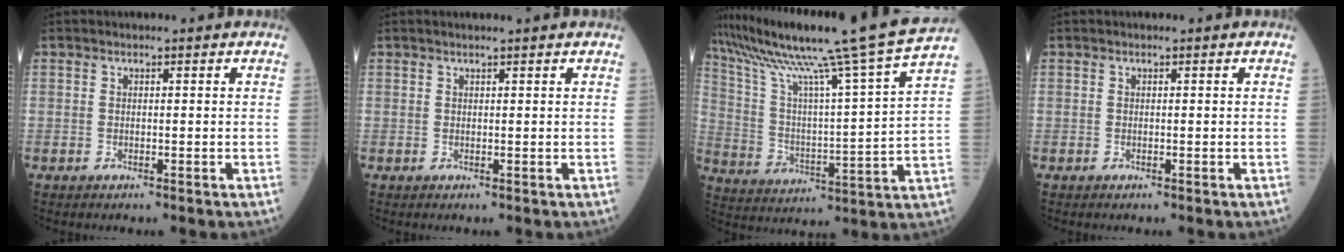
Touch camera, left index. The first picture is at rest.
{"total": 1.8, "force": [1.5, -0.3, 0.8], "torque": [-0.011, 0.008, 0.025]}
{"total": 23.2, "force": [19.1, -2.8, 12.9], "torque": [-0.227, -0.036, 0.291]}
{"total": 0.0}